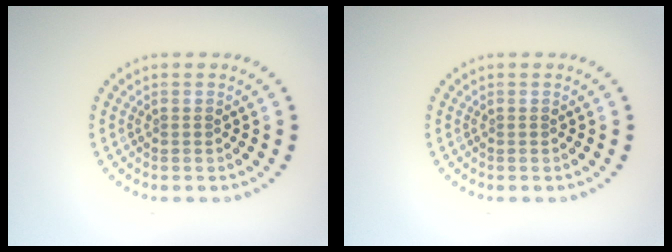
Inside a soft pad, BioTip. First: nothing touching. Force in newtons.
{"total": 0.0}